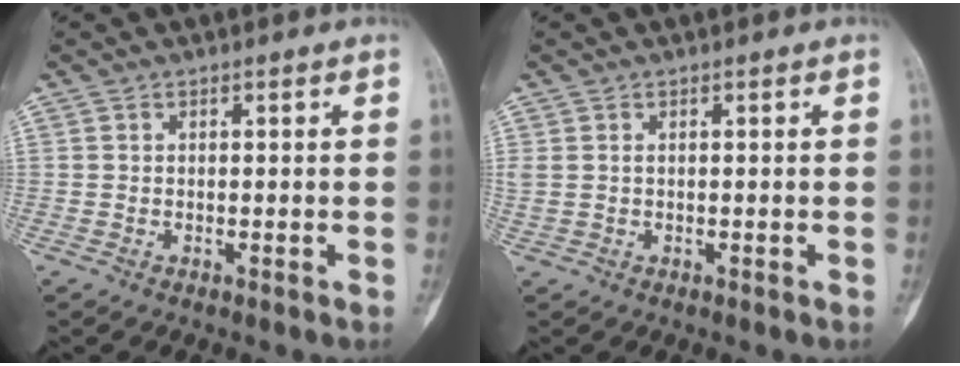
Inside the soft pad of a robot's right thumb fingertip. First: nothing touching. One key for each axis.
{"total": 1.5, "fx": 0.3, "fy": 0.9, "fz": 1.1, "tx": -0.041, "ty": 0.007, "tz": 0.010}